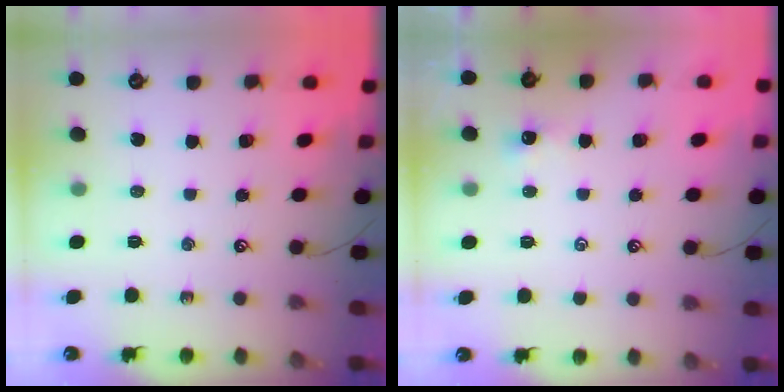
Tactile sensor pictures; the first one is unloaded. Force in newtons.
{"total": 2.0, "press": 2.0, "slide": 0.2}